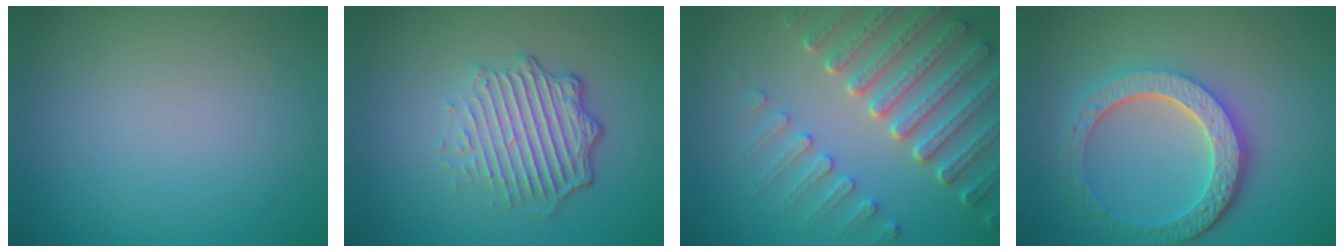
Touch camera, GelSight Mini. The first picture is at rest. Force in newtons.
{"total": 5.2, "press": 3.6, "slide": 3.8}
{"total": 6.7, "press": 5.4, "slide": 4.0}
{"total": 6.0, "press": 4.5, "slide": 3.9}